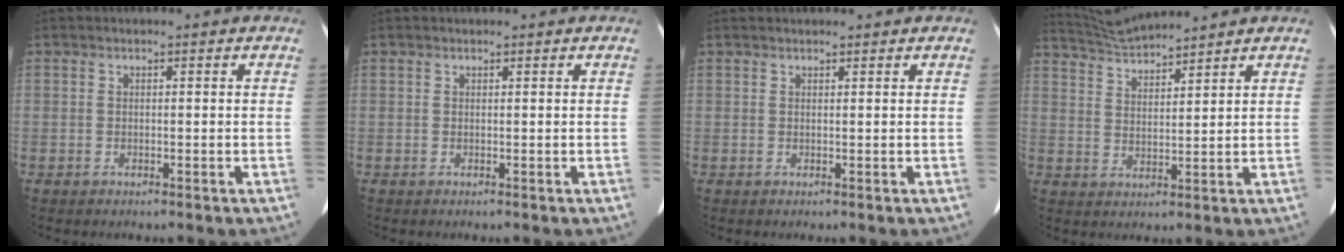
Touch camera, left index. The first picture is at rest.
{"total": 1.1, "force": [1.1, 0.1, 0.4], "torque": [-0.009, 0.005, 0.014]}
{"total": 3.2, "force": [3.0, 0.4, 1.1], "torque": [-0.011, 0.015, 0.035]}
{"total": 6.7, "force": [6.5, -1.1, 1.1], "torque": [-0.032, 0.010, 0.134]}